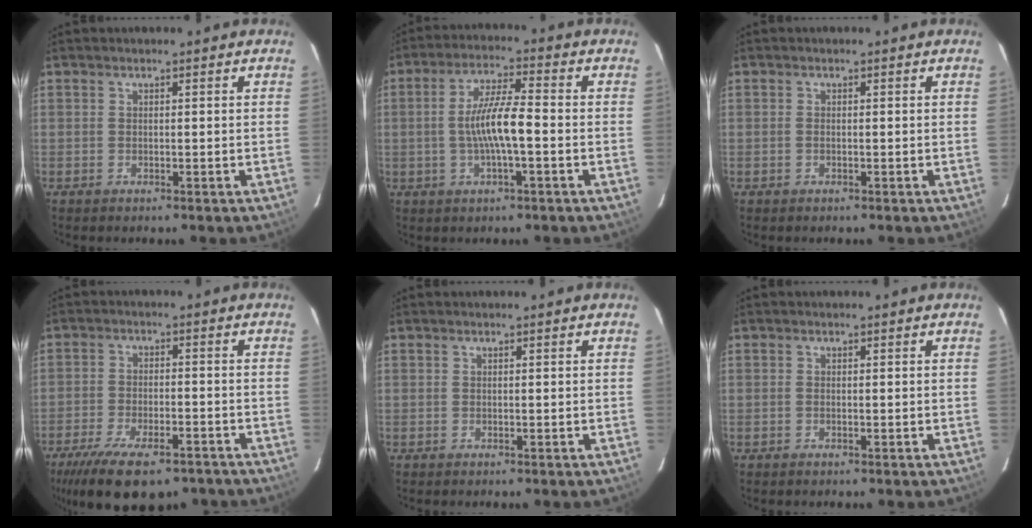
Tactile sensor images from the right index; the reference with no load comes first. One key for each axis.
{"total": 8.4, "fx": -1.5, "fy": 1.2, "fz": 8.2, "tx": -0.158, "ty": 0.004, "tz": -0.027}
{"total": 0.6, "fx": -0.2, "fy": 0.4, "fz": 0.4, "tx": -0.008, "ty": 0.001, "tz": -0.005}
{"total": 17.5, "fx": -12.5, "fy": 6.6, "fz": 10.2, "tx": -0.213, "ty": -0.040, "tz": -0.191}
{"total": 0.0}
{"total": 0.0}